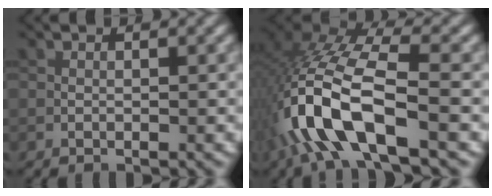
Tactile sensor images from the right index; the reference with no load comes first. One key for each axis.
{"total": 10.5, "fx": -3.8, "fy": 4.1, "fz": 8.9, "tx": -0.199, "ty": 0.007, "tz": -0.077}